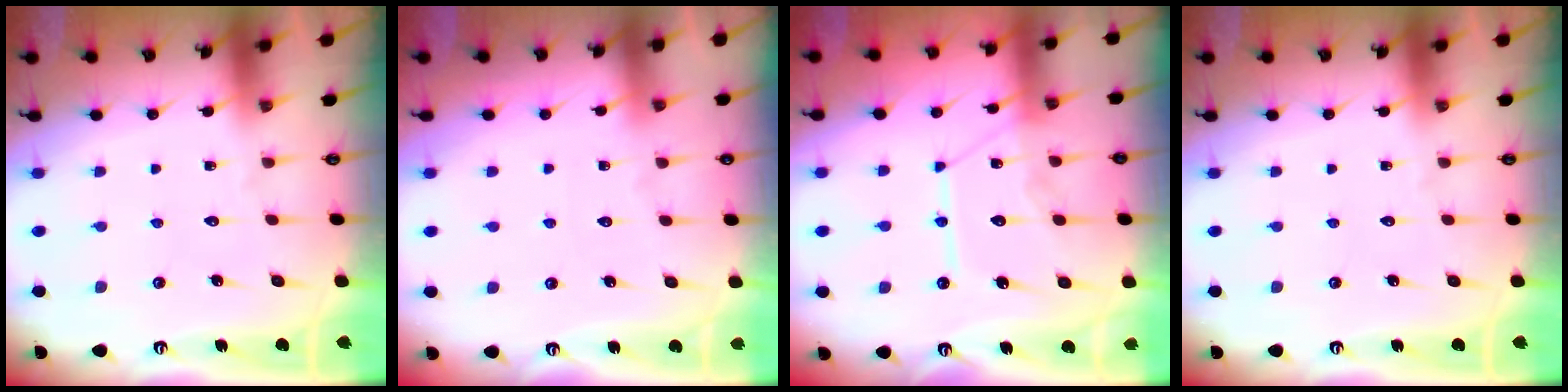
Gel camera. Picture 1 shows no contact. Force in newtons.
{"total": 2.7, "press": 2.6, "slide": 0.4}
{"total": 12.5, "press": 12.4, "slide": 1.1}
{"total": 0.0}